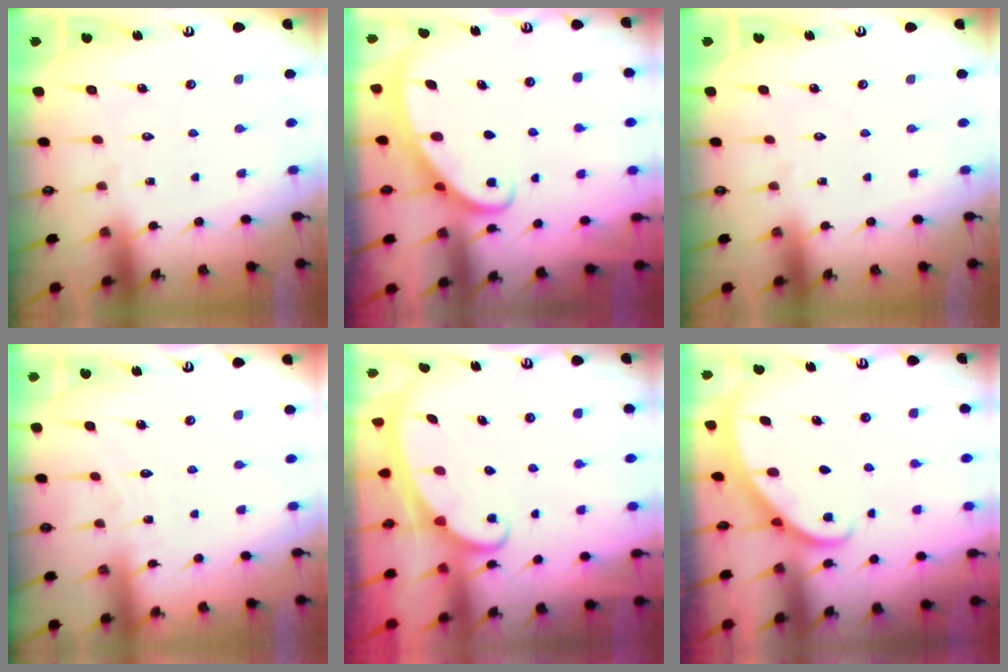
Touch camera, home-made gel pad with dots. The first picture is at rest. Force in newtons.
{"total": 2.5, "press": 2.5, "slide": 0.4}
{"total": 0.0}
{"total": 3.4, "press": 3.4, "slide": 0.5}
{"total": 2.4, "press": 2.4, "slide": 0.3}
{"total": 2.3, "press": 2.3, "slide": 0.2}